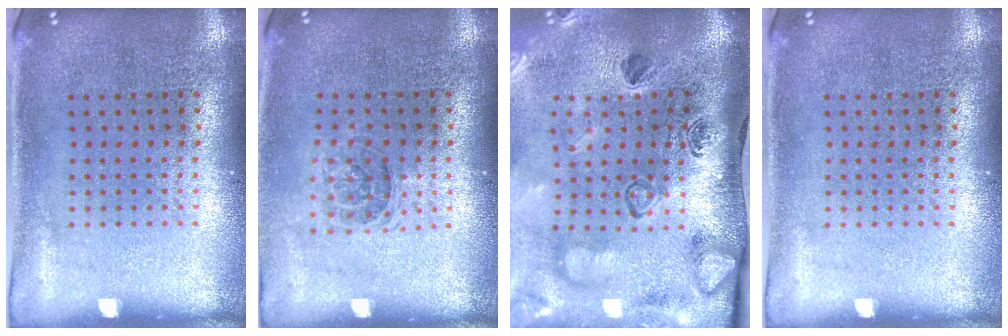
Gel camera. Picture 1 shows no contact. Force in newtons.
{"total": 1.3, "press": 1.0, "slide": 0.7}
{"total": 3.1, "press": 2.6, "slide": 1.8}
{"total": 0.0}